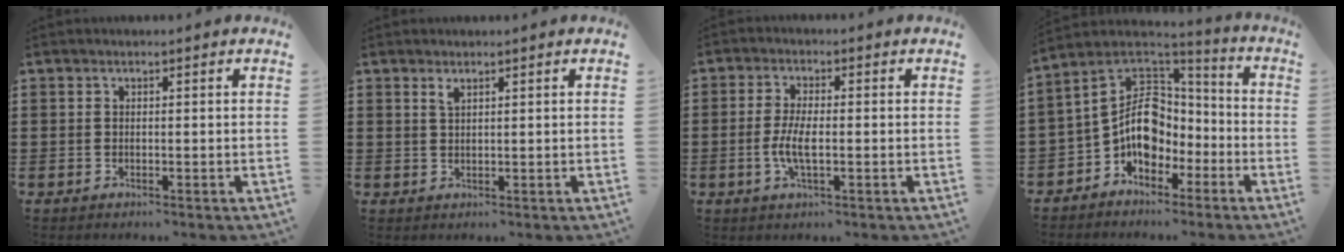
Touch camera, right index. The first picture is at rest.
{"total": 1.2, "force": [0.9, 0.3, 0.8], "torque": [-0.018, 0.001, 0.015]}
{"total": 4.5, "force": [-0.9, 1.4, 4.2], "torque": [-0.093, -0.004, -0.023]}
{"total": 9.9, "force": [-1.6, 7.0, 6.8], "torque": [-0.157, -0.009, -0.038]}